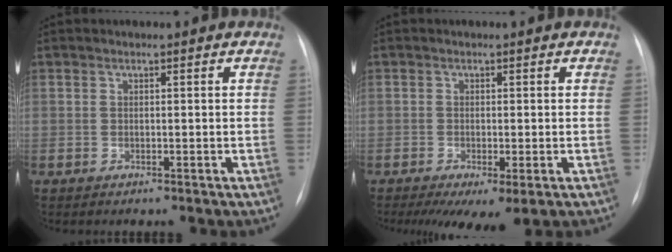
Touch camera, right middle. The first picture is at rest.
{"total": 5.2, "force": [-2.5, 1.7, 4.3], "torque": [-0.064, -0.016, -0.032]}